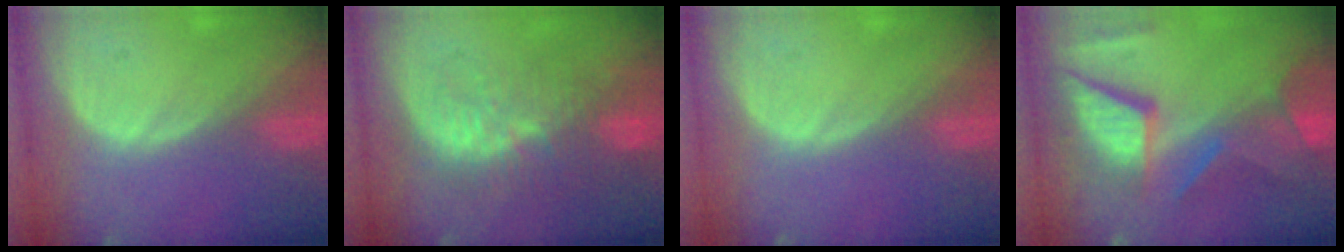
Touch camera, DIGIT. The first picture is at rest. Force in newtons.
{"total": 9.6, "press": 9.0, "slide": 3.5}
{"total": 0.0}
{"total": 12.1, "press": 9.9, "slide": 6.9}